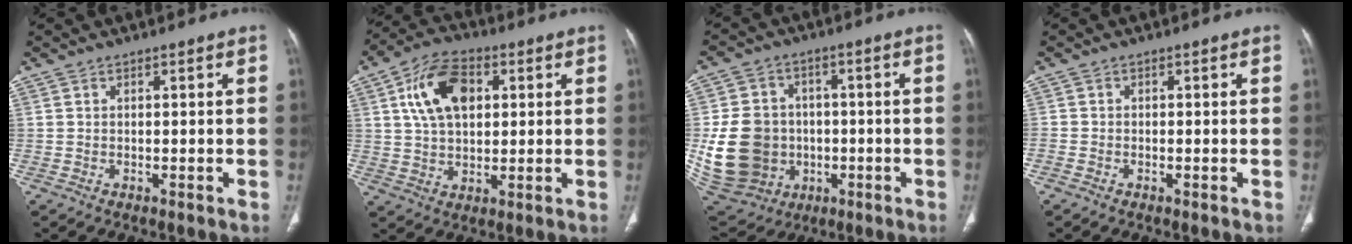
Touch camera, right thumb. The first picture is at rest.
{"total": 12.6, "force": [3.6, 7.8, 9.3], "torque": [-0.151, 0.005, 0.061]}
{"total": 18.1, "force": [-1.9, 15.6, 9.0], "torque": [-0.164, 0.013, -0.007]}
{"total": 0.8, "force": [-0.6, 0.4, 0.4], "torque": [-0.007, 0.000, -0.018]}